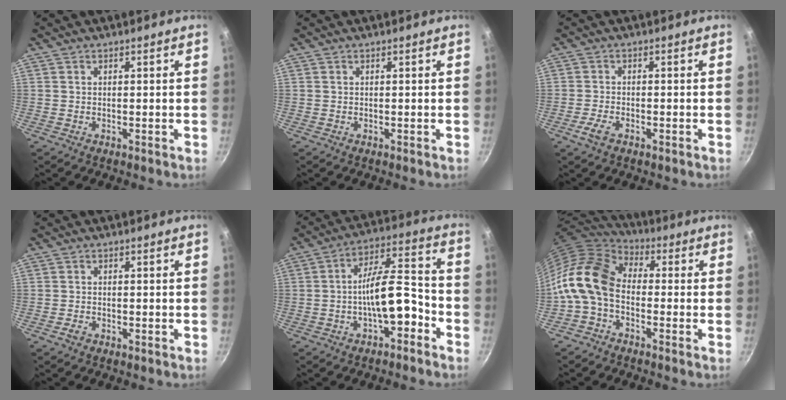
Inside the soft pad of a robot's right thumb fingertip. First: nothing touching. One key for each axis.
{"total": 0.0}
{"total": 3.3, "fx": -1.7, "fy": 1.5, "fz": 2.3, "tx": -0.053, "ty": 0.007, "tz": -0.035}
{"total": 1.5, "fx": -0.9, "fy": 0.9, "fz": 0.8, "tx": -0.019, "ty": 0.006, "tz": -0.020}
{"total": 11.4, "fx": -4.2, "fy": 4.0, "fz": 9.8, "tx": -0.156, "ty": 0.055, "tz": -0.075}
{"total": 13.0, "fx": -2.4, "fy": 8.7, "fz": 9.4, "tx": -0.172, "ty": 0.039, "tz": -0.071}